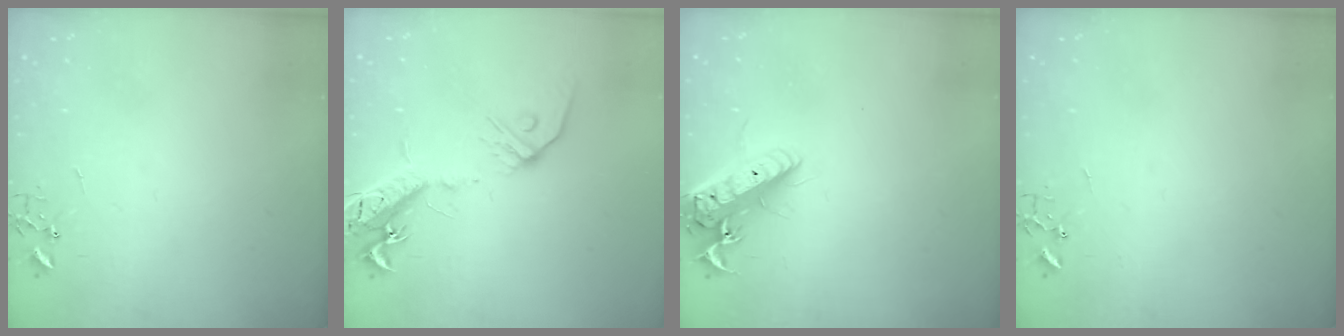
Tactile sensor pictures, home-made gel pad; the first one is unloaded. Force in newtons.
{"total": 16.6, "press": 16.3, "slide": 3.5}
{"total": 16.4, "press": 16.1, "slide": 3.0}
{"total": 0.0}